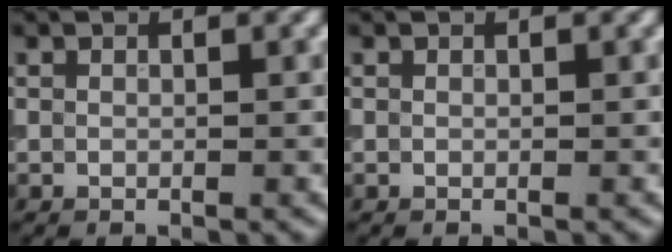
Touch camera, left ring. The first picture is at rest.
{"total": 0.0}